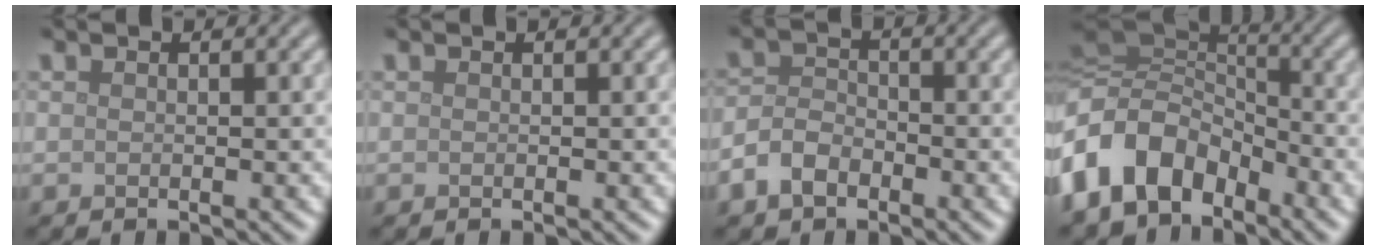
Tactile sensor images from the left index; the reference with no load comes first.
{"total": 0.0}
{"total": 3.3, "force": [-2.0, 2.0, 1.7], "torque": [-0.032, 0.003, -0.047]}
{"total": 10.3, "force": [-4.6, 6.9, 6.1], "torque": [-0.125, -0.008, -0.093]}